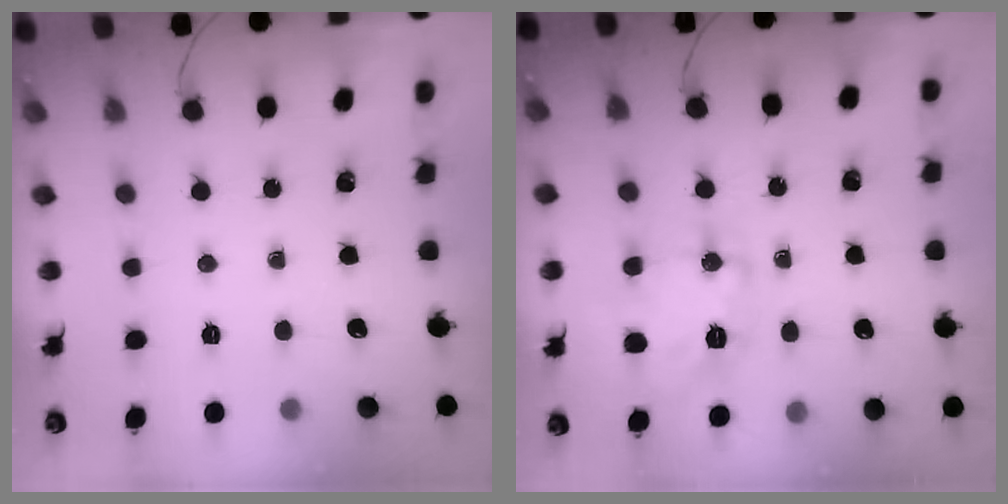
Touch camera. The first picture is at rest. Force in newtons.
{"total": 14.6, "press": 14.5, "slide": 0.9}